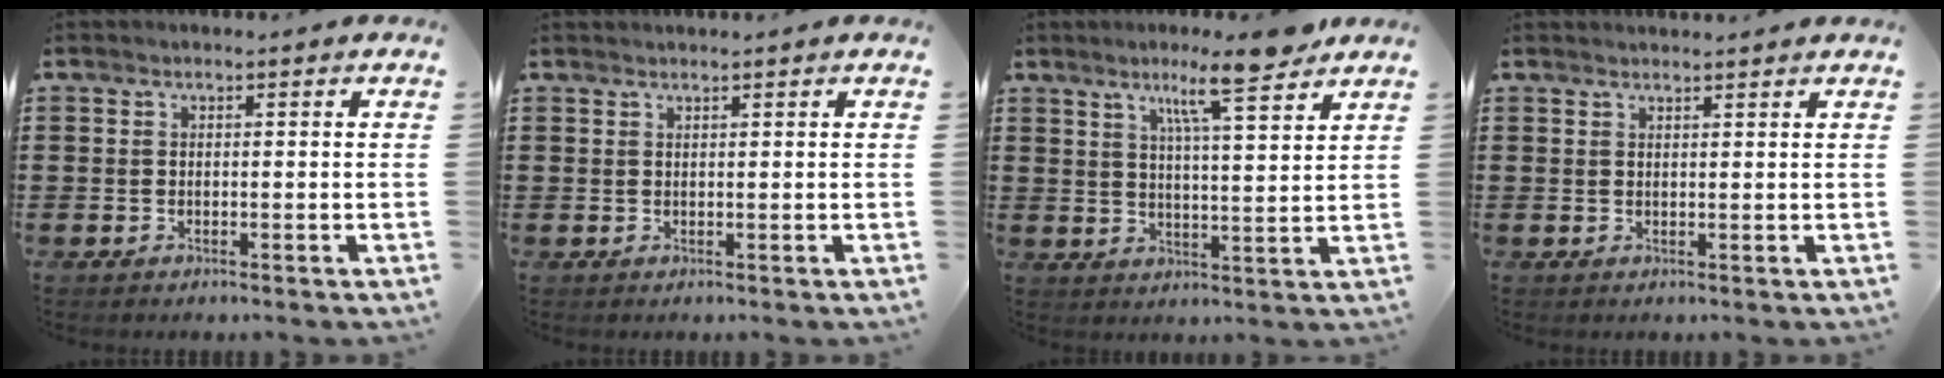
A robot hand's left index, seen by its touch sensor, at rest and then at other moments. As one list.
[{"total": 0.7, "force": [0.6, -0.2, 0.3], "torque": [-0.007, -0.002, 0.013]}, {"total": 8.9, "force": [6.4, 0.5, 6.1], "torque": [-0.112, -0.021, 0.104]}, {"total": 1.2, "force": [1.2, -0.2, 0.3], "torque": [-0.009, -0.002, 0.024]}]